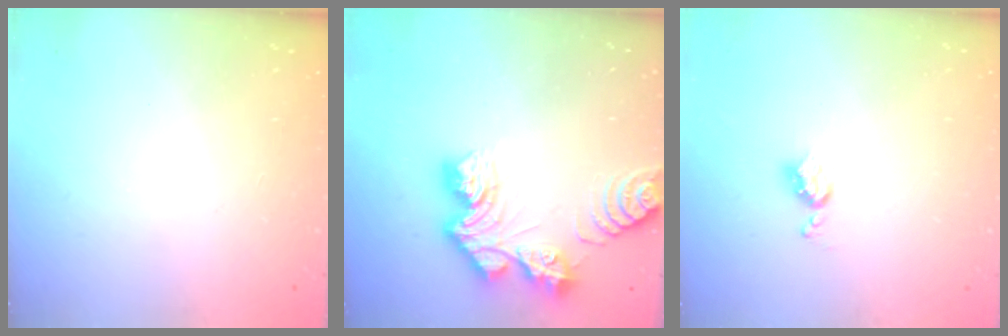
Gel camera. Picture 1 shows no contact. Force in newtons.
{"total": 13.2, "press": 13.2, "slide": 1.2}
{"total": 4.3, "press": 4.3, "slide": 0.5}